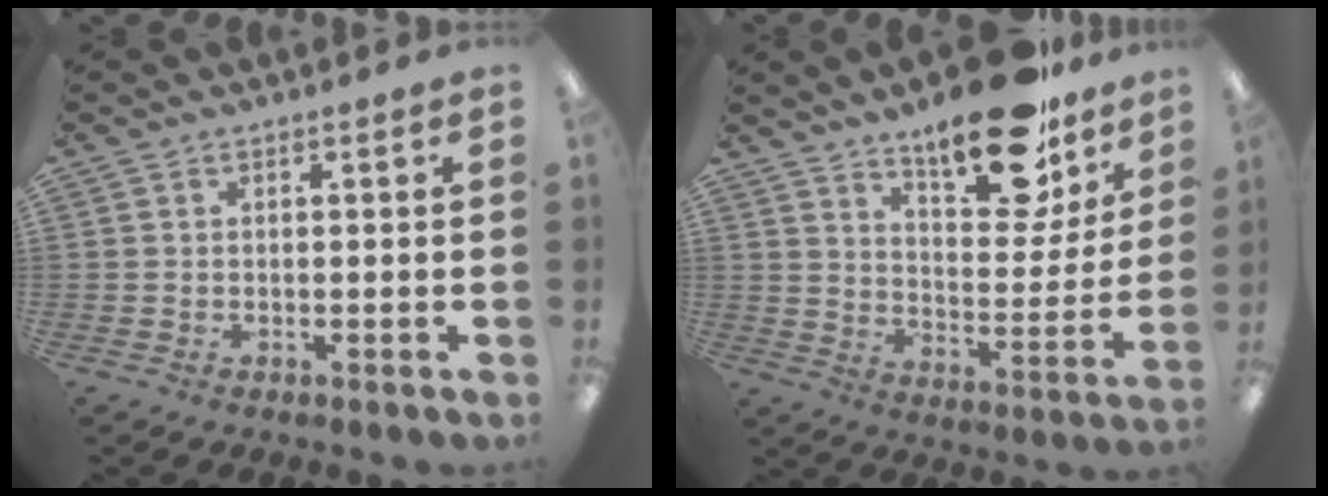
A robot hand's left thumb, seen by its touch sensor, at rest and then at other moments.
{"total": 20.3, "force": [14.9, 8.0, 11.2], "torque": [-0.156, -0.091, 0.247]}